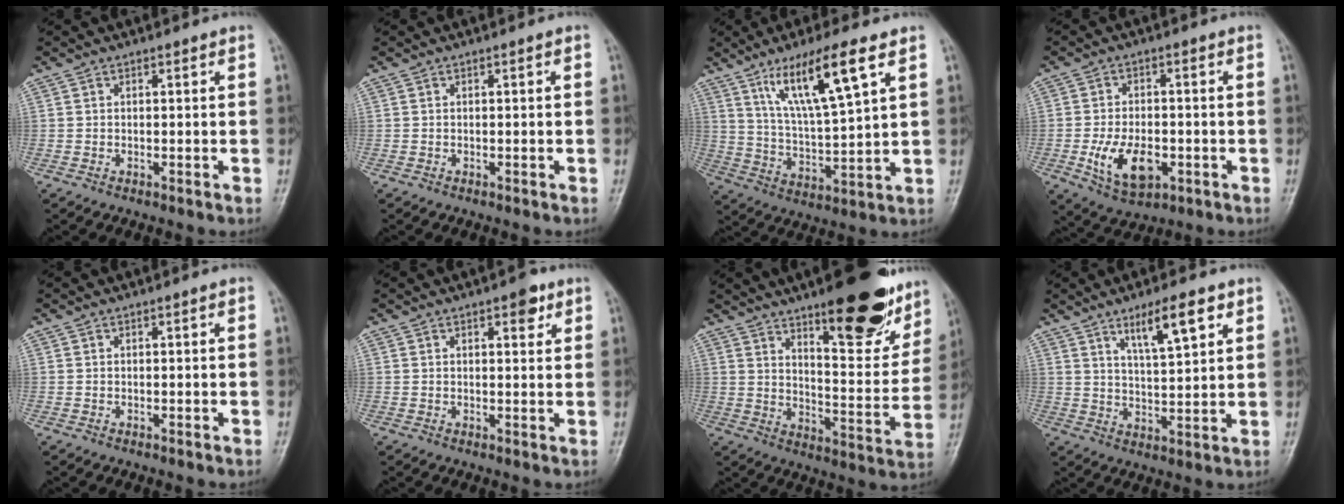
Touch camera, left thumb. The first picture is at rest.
{"total": 0.0}
{"total": 14.1, "force": [7.6, 2.4, 11.6], "torque": [-0.208, -0.031, 0.145]}
{"total": 9.6, "force": [-2.6, 5.7, 7.2], "torque": [-0.118, 0.002, -0.034]}
{"total": 0.0}
{"total": 3.4, "force": [2.0, 1.4, 2.3], "torque": [-0.019, -0.006, 0.024]}
{"total": 20.6, "force": [13.3, 6.4, 14.4], "torque": [-0.149, -0.075, 0.197]}
{"total": 8.8, "force": [5.1, 2.1, 6.9], "torque": [-0.109, -0.028, 0.091]}